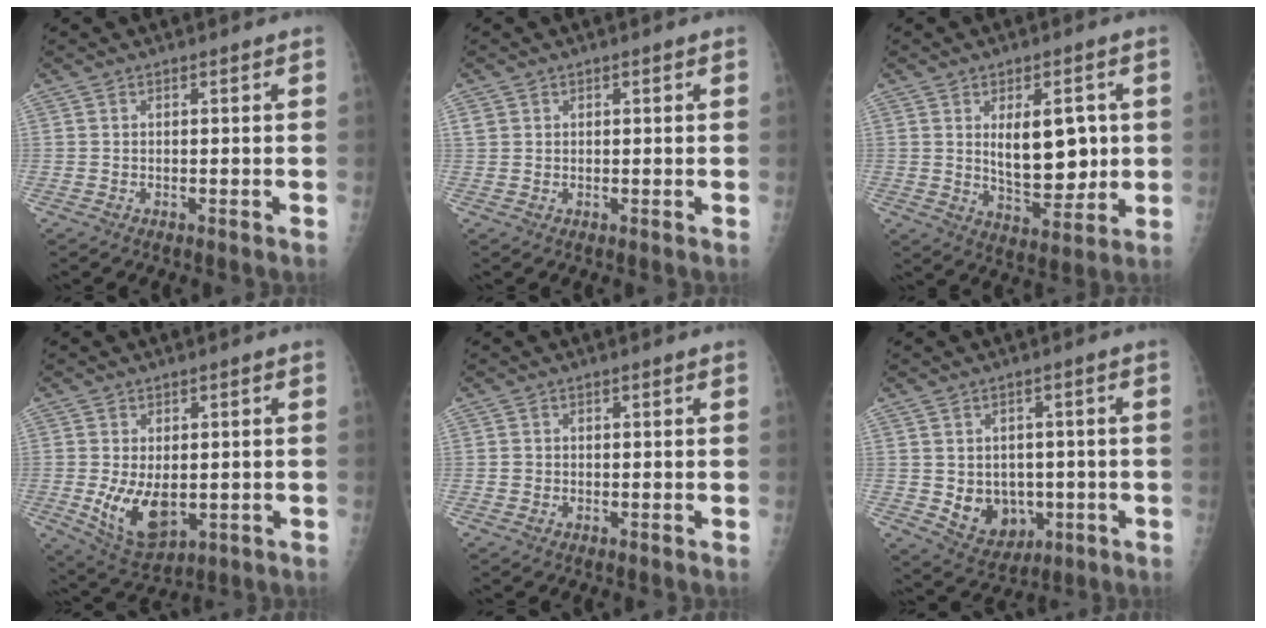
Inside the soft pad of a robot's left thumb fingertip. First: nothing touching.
{"total": 1.6, "force": [0.6, 1.4, 0.3], "torque": [0.004, 0.000, 0.013]}
{"total": 11.2, "force": [1.7, 5.9, 9.4], "torque": [-0.107, -0.022, 0.041]}
{"total": 9.8, "force": [-1.4, 5.8, 7.7], "torque": [-0.120, -0.013, -0.007]}
{"total": 0.9, "force": [-0.4, 0.8, -0.1], "torque": [0.003, 0.003, -0.005]}
{"total": 9.0, "force": [-1.5, 7.2, 5.1], "torque": [-0.044, 0.005, -0.003]}